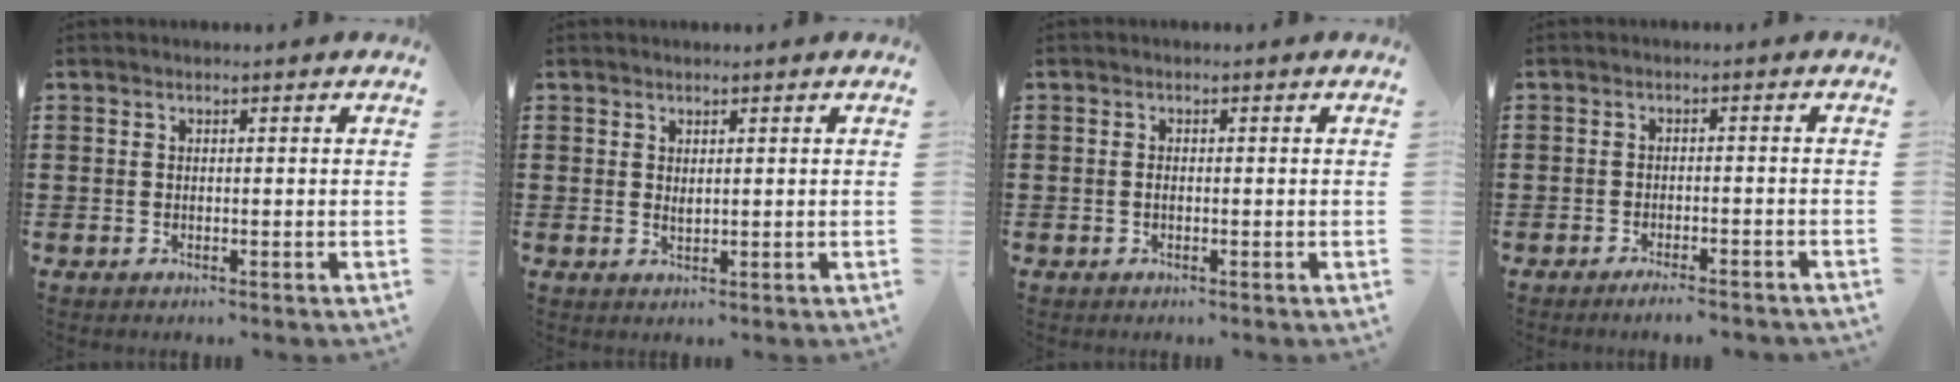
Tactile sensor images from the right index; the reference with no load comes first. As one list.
[{"total": 0.9, "force": [0.7, 0.3, 0.5], "torque": [-0.010, 0.004, 0.012]}, {"total": 0.5, "force": [-0.2, 0.3, 0.4], "torque": [-0.009, -0.001, -0.003]}, {"total": 2.2, "force": [-1.9, -0.1, 0.9], "torque": [-0.017, 0.000, -0.036]}]